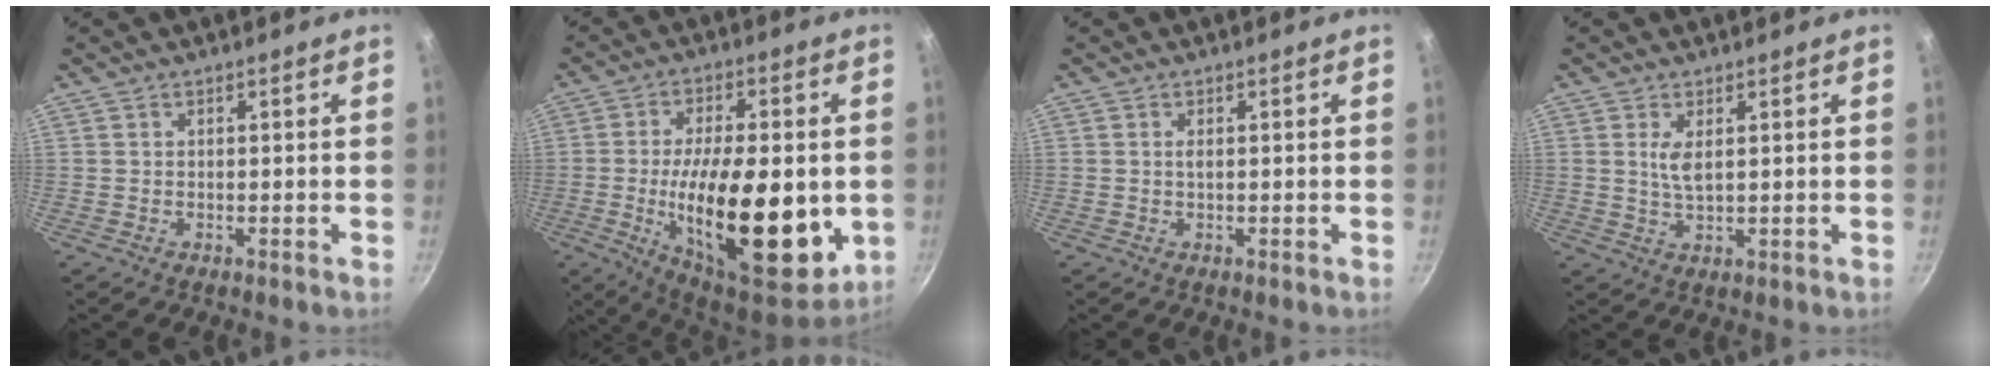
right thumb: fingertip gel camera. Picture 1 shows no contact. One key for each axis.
{"total": 24.3, "fx": -3.3, "fy": 9.9, "fz": 21.9, "tx": -0.330, "ty": -0.004, "tz": -0.047}
{"total": 0.8, "fx": 0.1, "fy": 0.3, "fz": 0.7, "tx": -0.013, "ty": 0.001, "tz": 0.001}
{"total": 3.4, "fx": 1.0, "fy": 1.4, "fz": 3.0, "tx": -0.055, "ty": -0.011, "tz": 0.020}